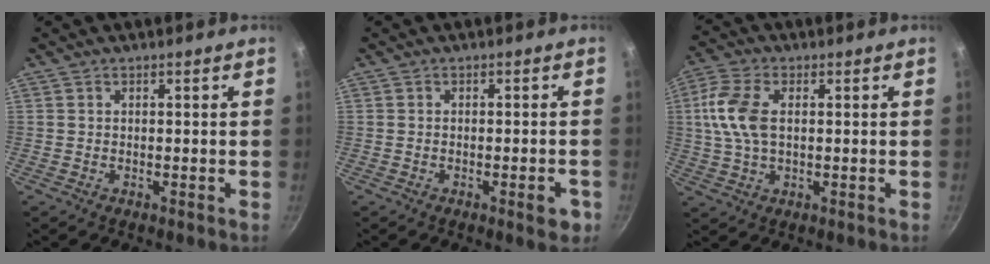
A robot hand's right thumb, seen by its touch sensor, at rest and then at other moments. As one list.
[{"total": 3.4, "force": [-1.5, 1.0, 2.9], "torque": [-0.033, 0.008, -0.018]}, {"total": 9.7, "force": [1.2, 5.6, 7.8], "torque": [-0.163, 0.014, 0.016]}]